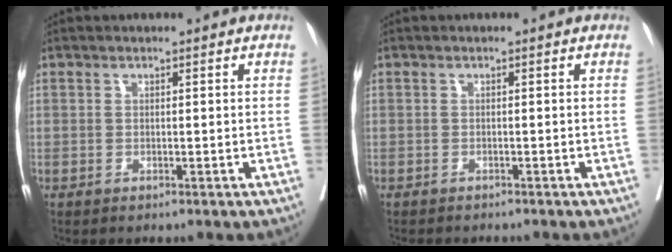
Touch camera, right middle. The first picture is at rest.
{"total": 3.9, "force": [-3.5, 0.7, 1.5], "torque": [-0.023, -0.006, -0.043]}